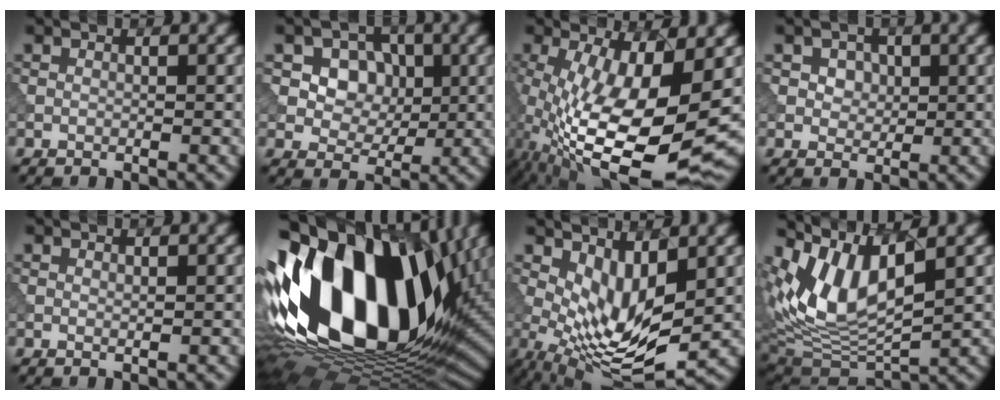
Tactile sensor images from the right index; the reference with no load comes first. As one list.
[{"total": 6.0, "force": [1.9, 4.9, 2.9], "torque": [-0.061, 0.002, 0.034]}, {"total": 13.8, "force": [-2.6, 4.3, 12.8], "torque": [-0.231, -0.021, -0.028]}, {"total": 2.7, "force": [1.3, 2.0, 1.2], "torque": [-0.031, 0.001, 0.021]}, {"total": 0.0}, {"total": 19.8, "force": [2.5, 11.7, 15.8], "torque": [-0.313, 0.001, 0.034]}, {"total": 6.8, "force": [0.7, 3.1, 6.0], "torque": [-0.122, -0.020, 0.019]}, {"total": 8.3, "force": [3.5, 3.7, 6.5], "torque": [-0.133, 0.000, 0.074]}]